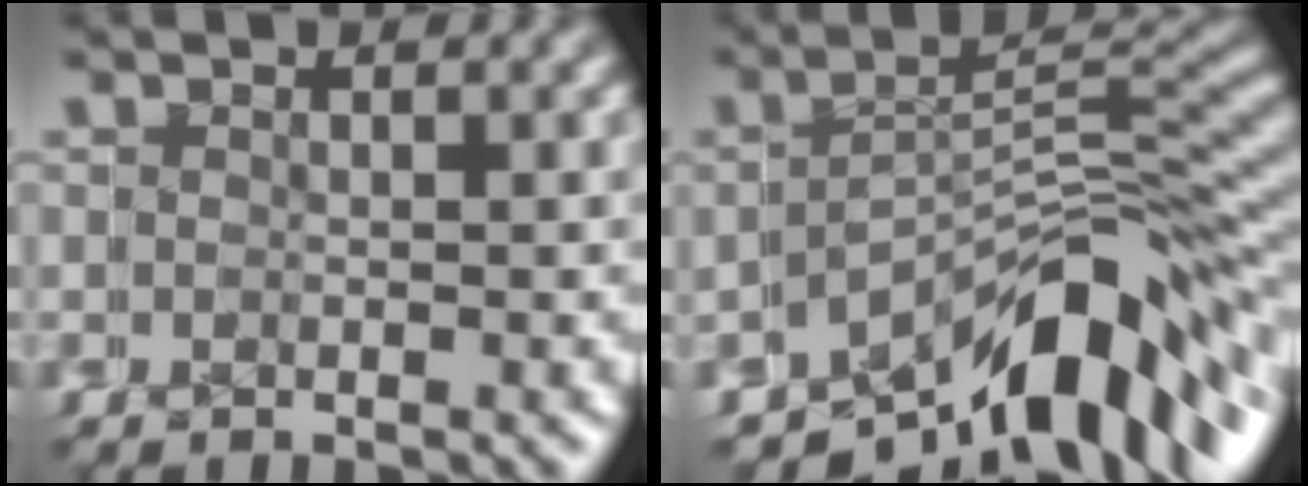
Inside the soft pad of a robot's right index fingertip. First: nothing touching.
{"total": 7.8, "force": [-4.4, 2.4, 6.0], "torque": [-0.057, 0.021, -0.071]}